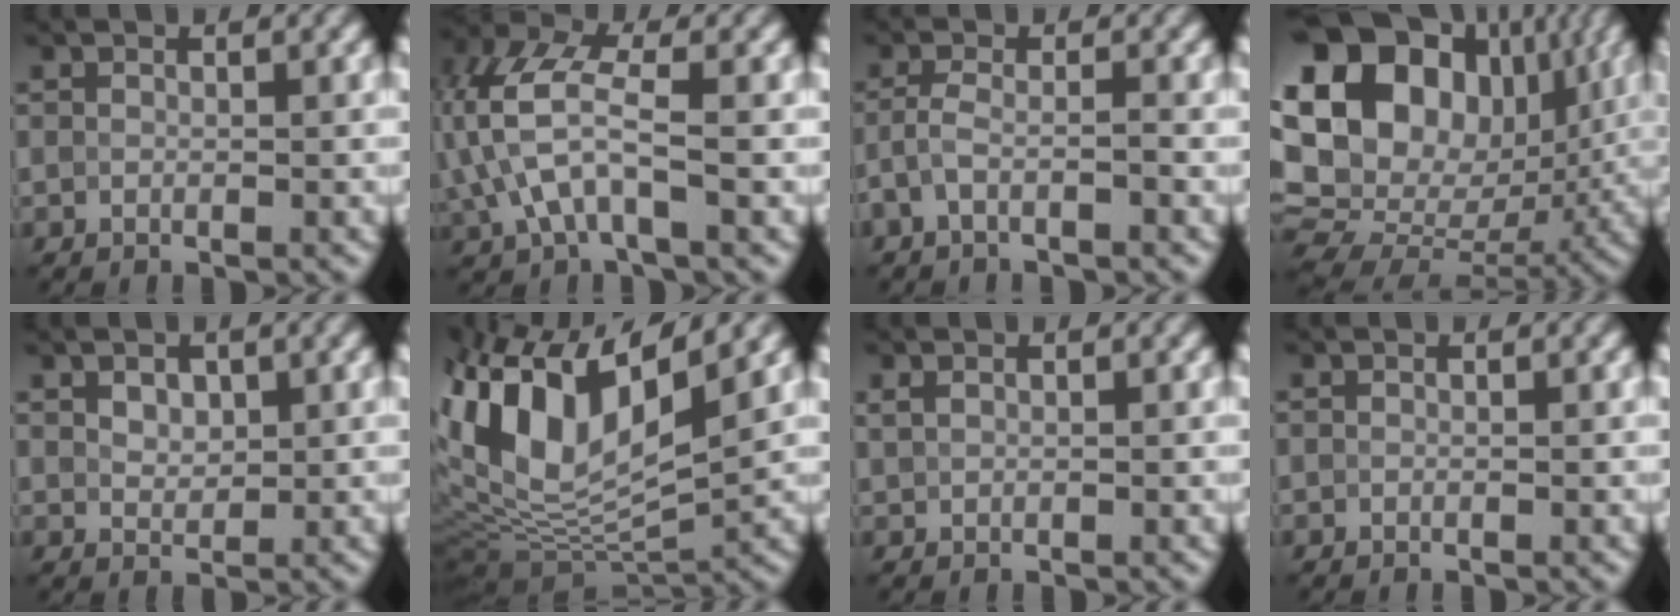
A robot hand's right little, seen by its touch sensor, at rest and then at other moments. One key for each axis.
{"total": 6.7, "fx": -0.4, "fy": 3.4, "fz": 5.7, "tx": -0.135, "ty": 0.016, "tz": -0.013}
{"total": 1.9, "fx": -1.0, "fy": 0.4, "fz": 1.6, "tx": -0.032, "ty": 0.005, "tz": -0.027}
{"total": 21.8, "fx": 5.1, "fy": 16.6, "fz": 13.2, "tx": -0.270, "ty": 0.040, "tz": 0.093}
{"total": 1.9, "fx": 1.0, "fy": 1.2, "fz": 1.2, "tx": -0.023, "ty": 0.002, "tz": 0.022}
{"total": 12.7, "fx": 3.4, "fy": 6.0, "fz": 10.7, "tx": -0.220, "ty": 0.019, "tz": 0.056}
{"total": 0.7, "fx": 0.5, "fy": 0.4, "fz": 0.4, "tx": -0.013, "ty": 0.002, "tz": 0.015}
{"total": 0.0}